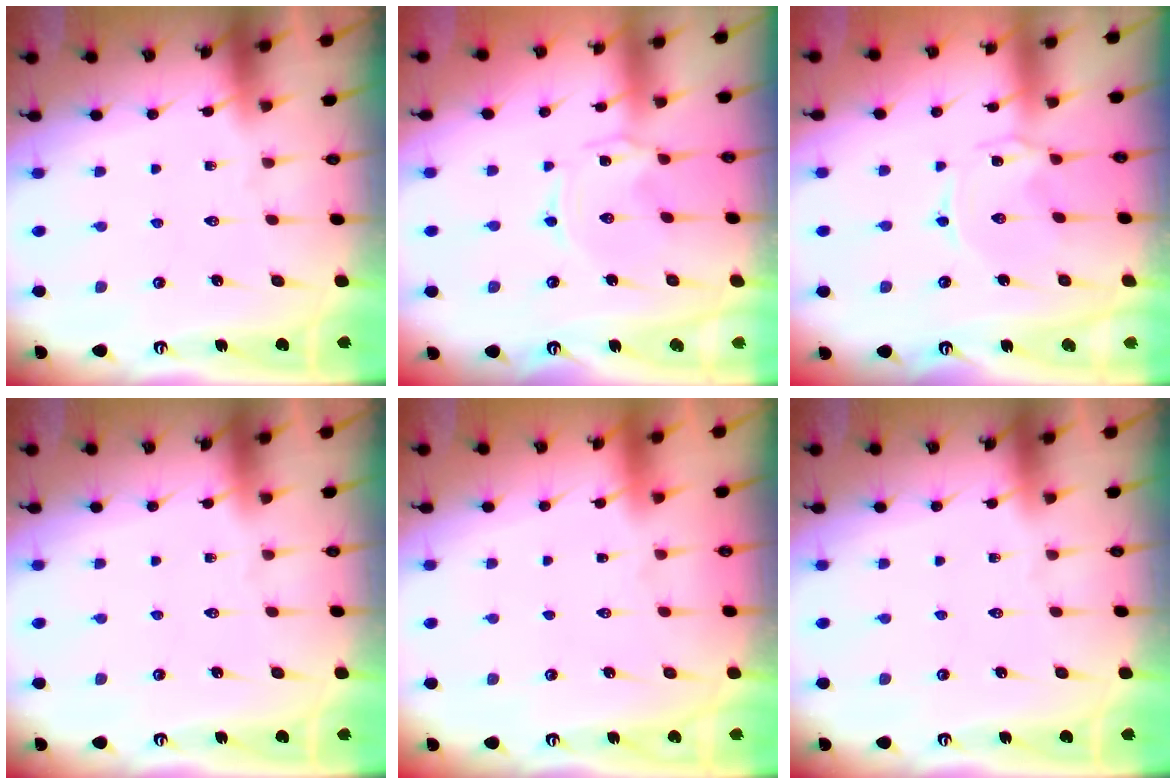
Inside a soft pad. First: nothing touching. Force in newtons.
{"total": 0.6, "press": 0.5, "slide": 0.2}
{"total": 1.5, "press": 1.5, "slide": 0.3}
{"total": 0.0}
{"total": 1.6, "press": 1.6, "slide": 0.1}
{"total": 0.0}